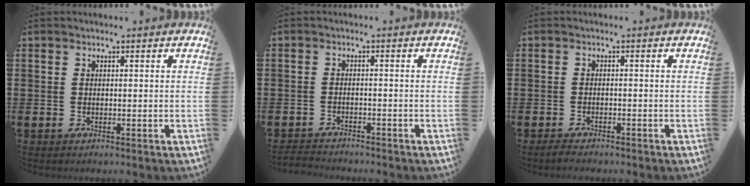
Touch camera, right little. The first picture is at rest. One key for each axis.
{"total": 1.7, "fx": -1.7, "fy": 0.0, "fz": -0.1, "tx": -0.002, "ty": 0.001, "tz": -0.037}
{"total": 1.2, "fx": -1.1, "fy": 0.2, "fz": 0.4, "tx": -0.010, "ty": 0.002, "tz": -0.024}